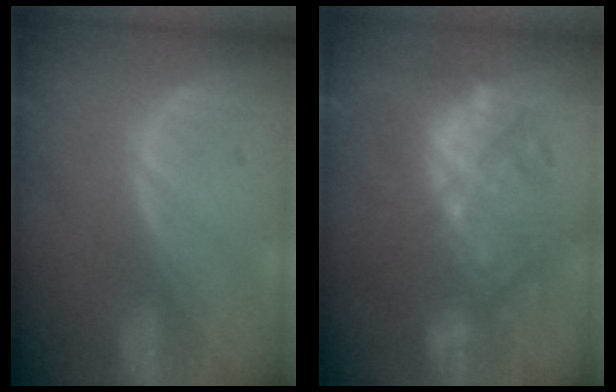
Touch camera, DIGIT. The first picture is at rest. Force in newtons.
{"total": 9.8, "press": 9.7, "slide": 1.0}